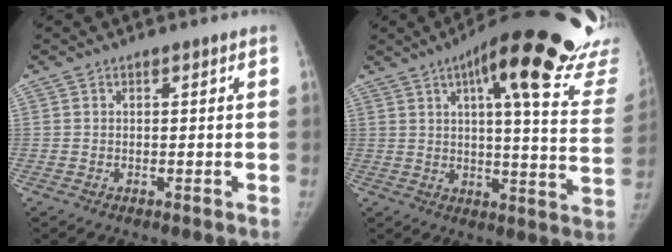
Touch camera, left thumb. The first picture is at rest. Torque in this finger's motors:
{"motor_torque": [1.15, 1.02, 1.43, -1.34, 0.12]}